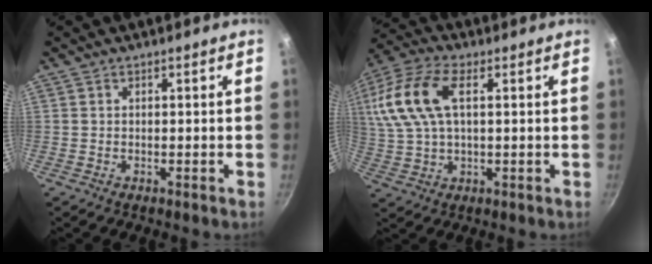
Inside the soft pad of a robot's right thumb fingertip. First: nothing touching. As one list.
[{"total": 15.4, "force": [3.9, 8.1, 12.5], "torque": [-0.263, 0.021, 0.068]}]